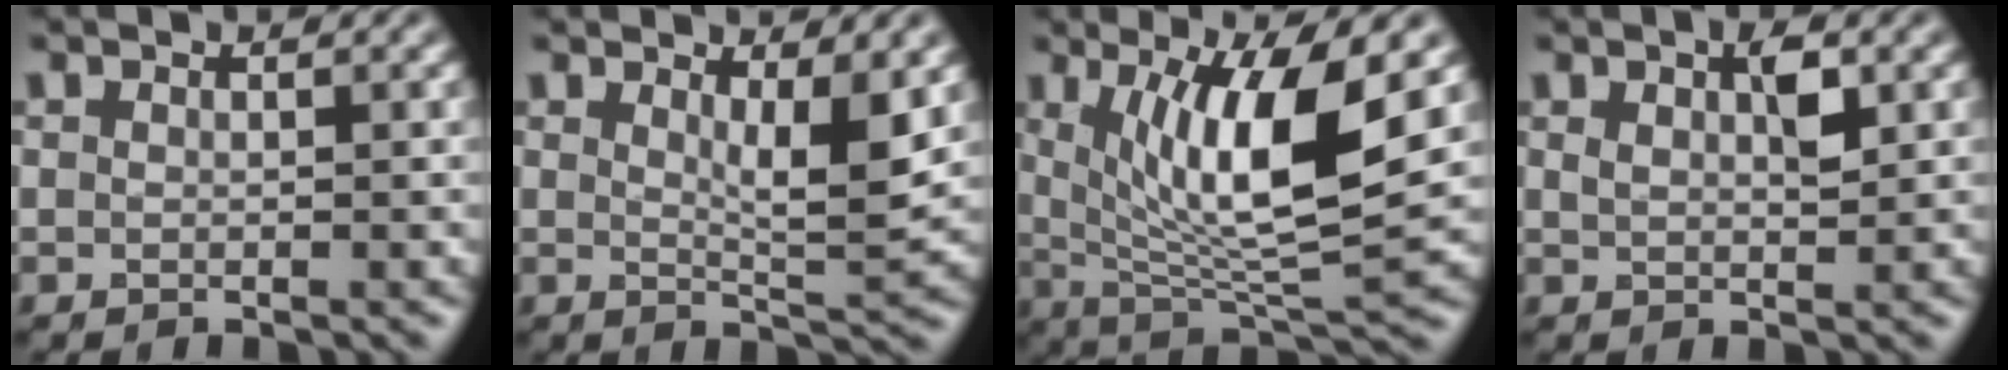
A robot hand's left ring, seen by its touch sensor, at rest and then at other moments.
{"total": 3.6, "force": [1.4, 0.8, 3.2], "torque": [-0.050, -0.013, 0.025]}
{"total": 9.7, "force": [2.4, 2.4, 9.1], "torque": [-0.150, -0.015, 0.048]}
{"total": 2.4, "force": [1.0, 0.9, 2.0], "torque": [-0.036, 0.002, 0.019]}